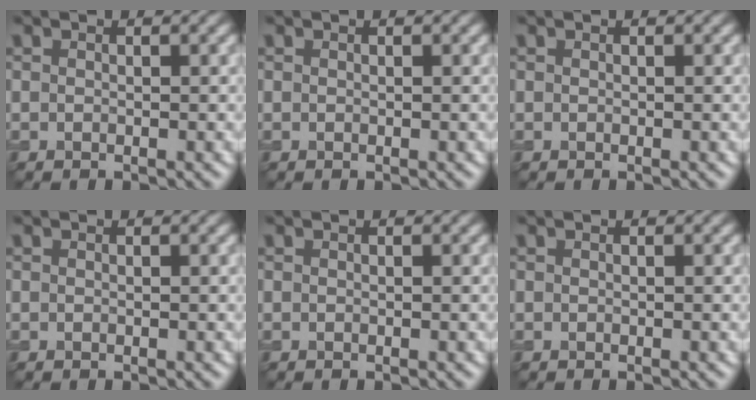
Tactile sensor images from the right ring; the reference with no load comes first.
{"total": 0.0}
{"total": 0.0}
{"total": 0.0}
{"total": 0.0}
{"total": 0.0}